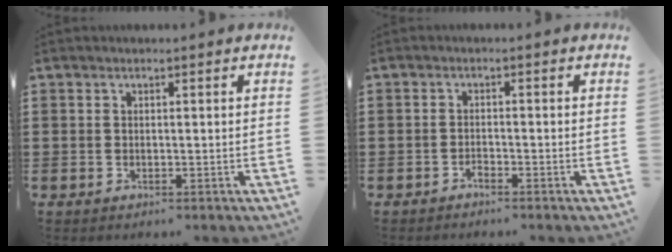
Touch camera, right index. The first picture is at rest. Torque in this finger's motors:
{"motor_torque": [2.14, 0.00, -0.13, -0.07]}